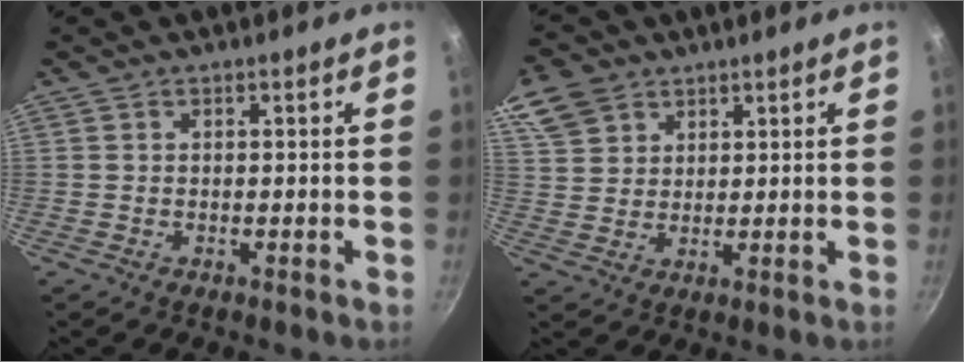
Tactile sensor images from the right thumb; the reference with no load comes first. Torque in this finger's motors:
{"motor_torque": [-1.32, 1.21, 0.06, 0.03, 0.31]}